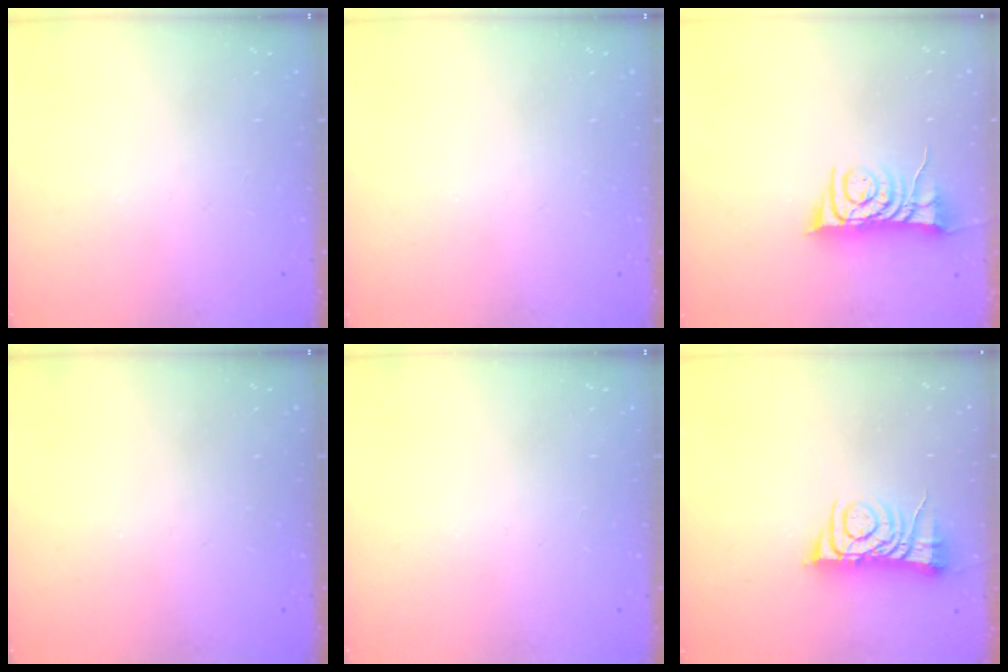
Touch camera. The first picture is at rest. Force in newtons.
{"total": 0.0}
{"total": 8.8, "press": 8.8, "slide": 0.5}
{"total": 0.0}
{"total": 0.0}
{"total": 7.0, "press": 7.0, "slide": 0.9}